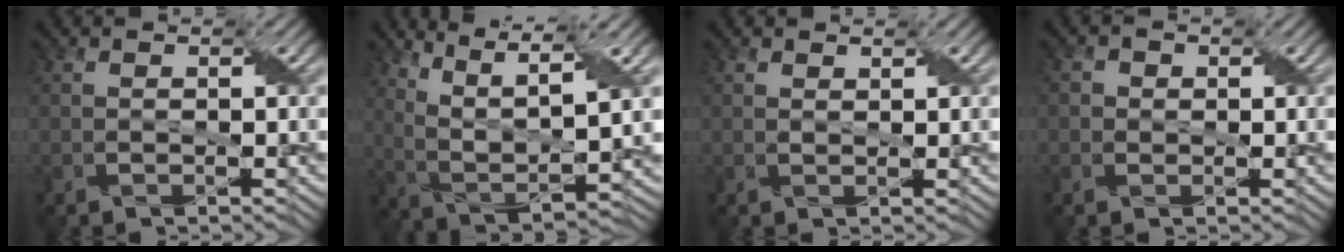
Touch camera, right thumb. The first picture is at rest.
{"total": 10.2, "force": [6.4, 2.3, 7.6], "torque": [-0.173, 0.001, 0.121]}
{"total": 0.8, "force": [0.7, 0.2, 0.1], "torque": [-0.008, 0.000, 0.015]}
{"total": 1.5, "force": [0.2, 1.5, 0.3], "torque": [-0.002, 0.003, -0.004]}